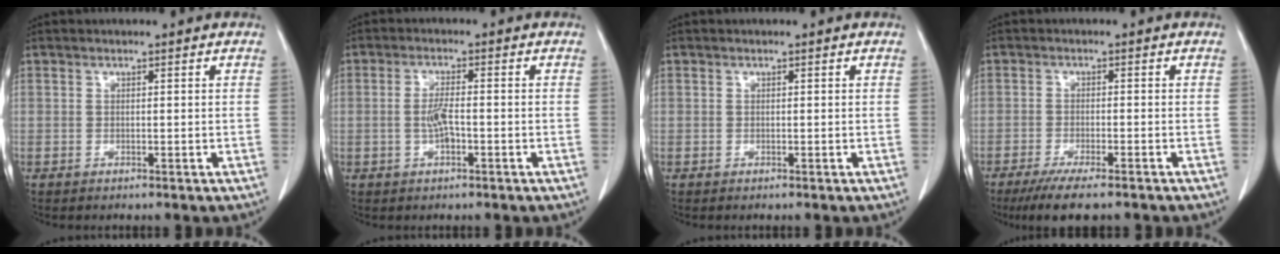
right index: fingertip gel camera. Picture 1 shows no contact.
{"total": 3.4, "force": [-0.8, 0.7, 3.2], "torque": [-0.068, 0.000, -0.014]}
{"total": 0.0}
{"total": 8.4, "force": [-6.6, 1.2, 5.2], "torque": [-0.077, -0.018, -0.100]}